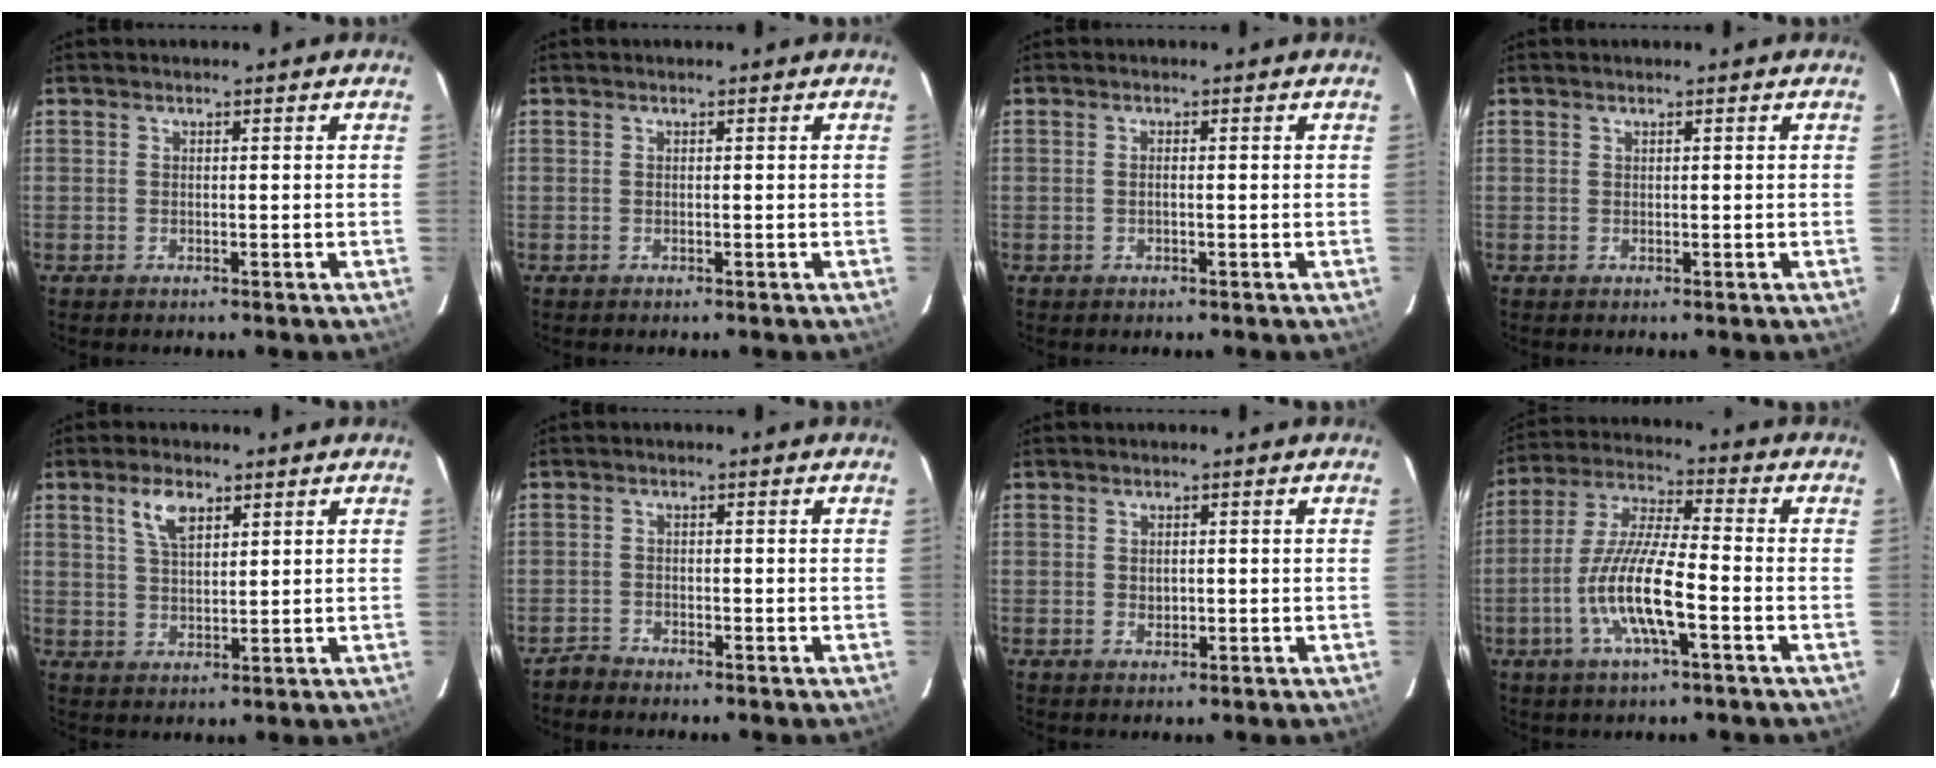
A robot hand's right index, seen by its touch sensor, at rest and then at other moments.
{"total": 0.0}
{"total": 1.0, "force": [-0.2, 0.1, 0.9], "torque": [-0.018, 0.002, -0.004]}
{"total": 0.0}
{"total": 5.6, "force": [3.1, 2.6, 3.9], "torque": [-0.072, 0.009, 0.061]}
{"total": 1.8, "force": [-1.7, 0.3, -0.3], "torque": [-0.001, 0.001, -0.038]}
{"total": 1.6, "force": [0.0, 1.2, 1.1], "torque": [-0.016, 0.002, 0.001]}
{"total": 12.8, "force": [-4.5, 2.1, 11.8], "torque": [-0.242, -0.005, -0.089]}